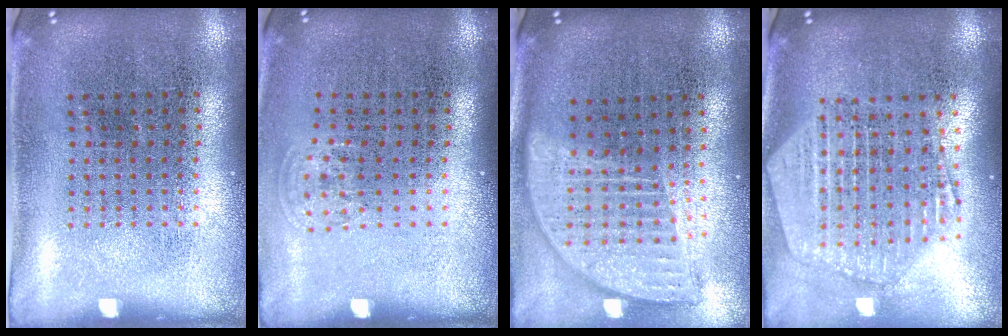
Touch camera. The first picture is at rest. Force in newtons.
{"total": 0.8, "press": 0.6, "slide": 0.5}
{"total": 1.8, "press": 1.5, "slide": 1.1}
{"total": 2.5, "press": 2.1, "slide": 1.3}